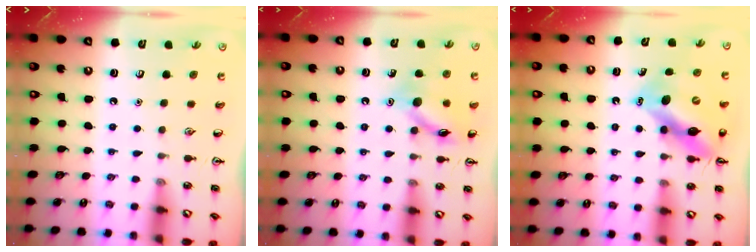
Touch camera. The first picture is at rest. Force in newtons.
{"total": 12.2, "press": 12.2, "slide": 0.9}
{"total": 12.8, "press": 12.2, "slide": 3.9}